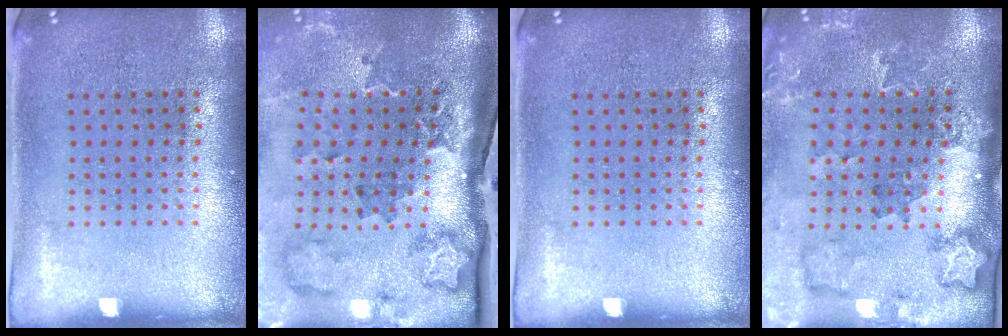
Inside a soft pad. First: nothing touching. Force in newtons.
{"total": 3.4, "press": 2.3, "slide": 2.5}
{"total": 0.0}
{"total": 2.0, "press": 1.9, "slide": 0.4}